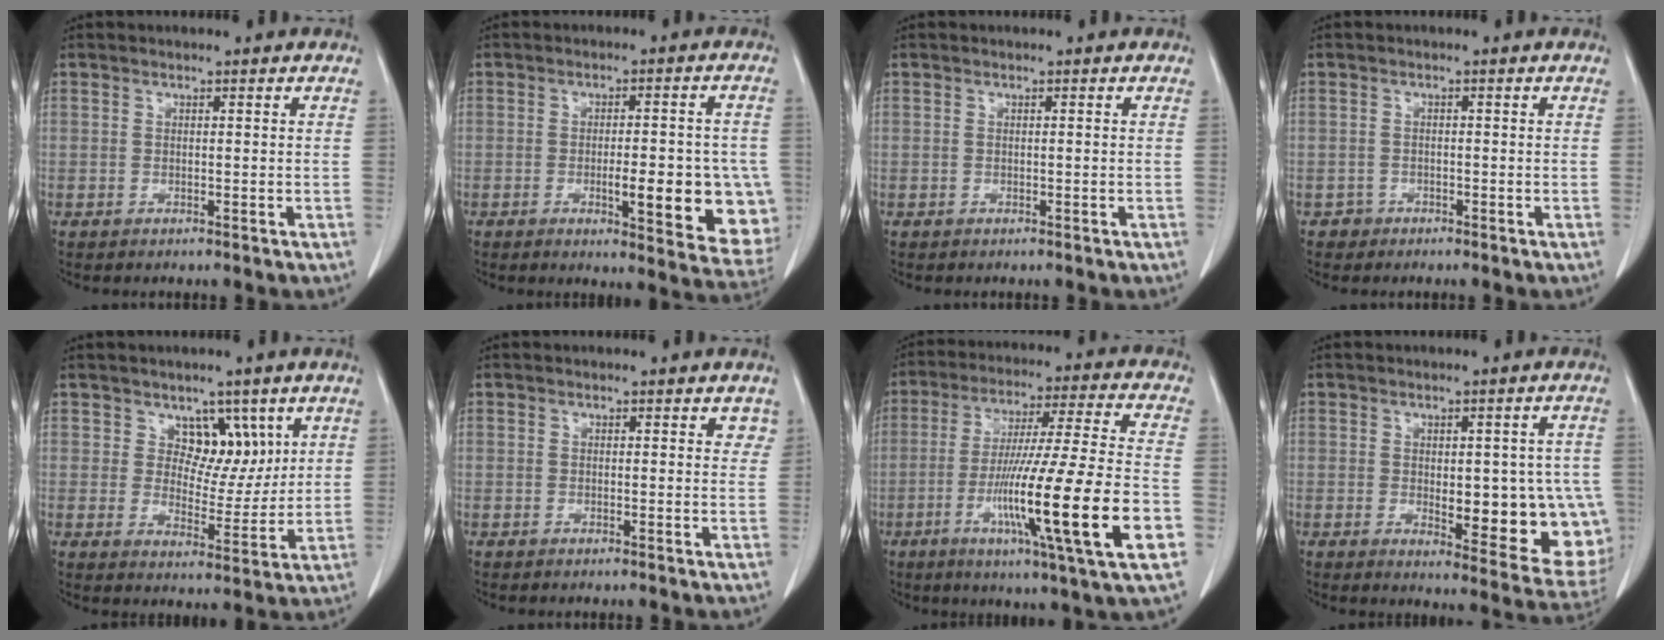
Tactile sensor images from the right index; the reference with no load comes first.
{"total": 13.7, "force": [-3.3, 3.4, 12.9], "torque": [-0.104, 0.008, -0.028]}
{"total": 0.0}
{"total": 1.4, "force": [-0.9, 1.1, -0.3], "torque": [0.002, 0.008, -0.020]}
{"total": 6.4, "force": [3.3, 4.1, 3.6], "torque": [-0.037, 0.000, 0.056]}
{"total": 1.9, "force": [1.3, 1.1, 1.0], "torque": [0.005, 0.003, 0.007]}
{"total": 21.8, "force": [-6.5, -0.3, 20.8], "torque": [-0.344, -0.026, -0.112]}
{"total": 15.6, "force": [-2.1, 6.0, 14.3], "torque": [-0.125, 0.006, -0.003]}